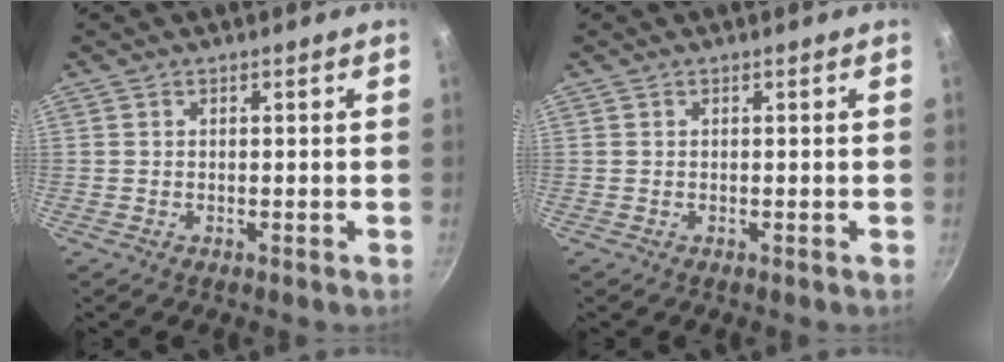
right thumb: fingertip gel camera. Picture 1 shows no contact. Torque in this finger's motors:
{"motor_torque": [0.21, 0.04, 0.31, -0.11, -0.02]}